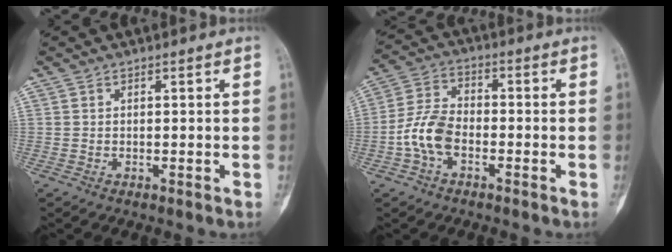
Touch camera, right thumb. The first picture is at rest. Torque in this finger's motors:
{"motor_torque": [1.10, 0.93, 0.58, -0.60, 0.26]}